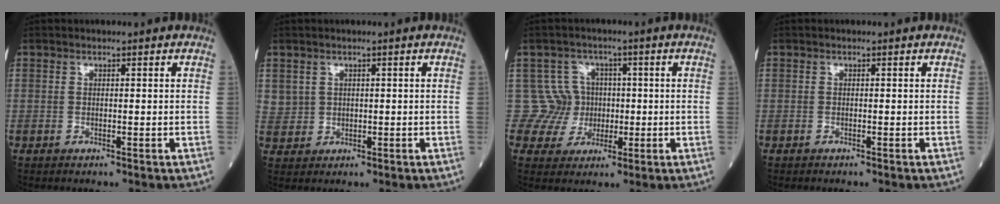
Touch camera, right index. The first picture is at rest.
{"total": 2.9, "force": [1.1, 2.6, 0.2], "torque": [0.007, 0.005, 0.023]}
{"total": 5.8, "force": [0.2, 5.8, -0.6], "torque": [0.029, 0.018, 0.006]}
{"total": 0.0}